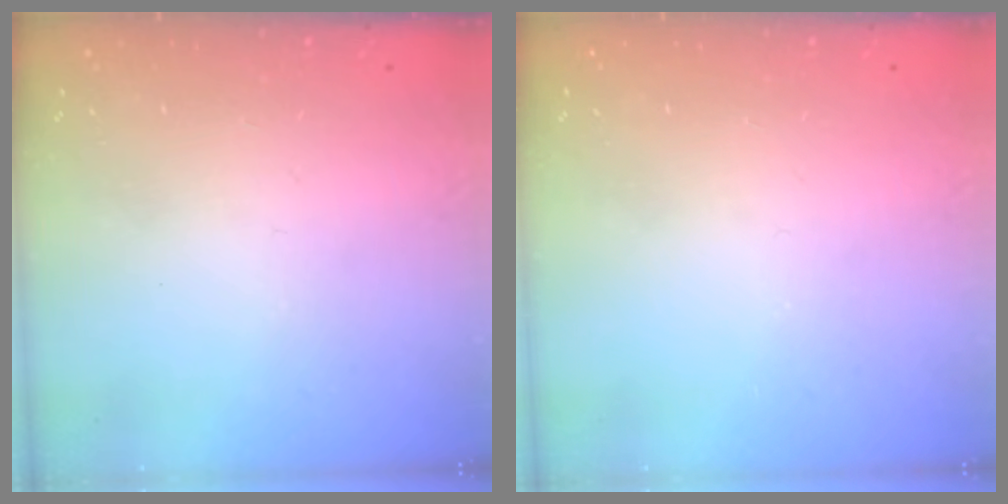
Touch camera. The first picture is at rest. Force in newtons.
{"total": 0.0}